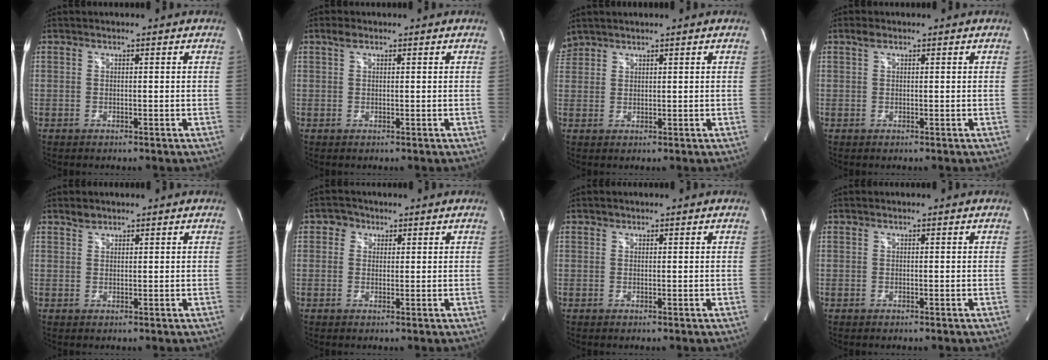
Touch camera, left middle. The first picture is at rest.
{"total": 1.3, "force": [0.9, 0.6, 0.8], "torque": [-0.020, 0.010, 0.018]}
{"total": 2.6, "force": [2.4, 0.8, 0.1], "torque": [-0.008, 0.019, 0.052]}
{"total": 1.1, "force": [0.8, 0.5, 0.6], "torque": [-0.016, 0.009, 0.015]}
{"total": 1.3, "force": [1.2, 0.6, 0.2], "torque": [-0.007, 0.000, 0.021]}
{"total": 2.2, "force": [1.1, 1.9, 0.5], "torque": [-0.009, 0.003, 0.013]}
{"total": 0.5, "force": [0.4, 0.3, 0.0], "torque": [-0.002, -0.002, 0.006]}
{"total": 0.0}